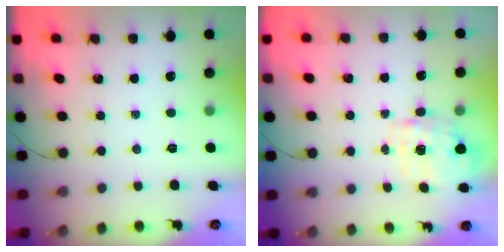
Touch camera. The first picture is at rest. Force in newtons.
{"total": 3.9, "press": 3.9, "slide": 0.8}